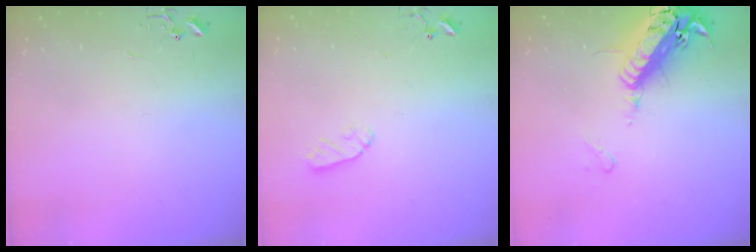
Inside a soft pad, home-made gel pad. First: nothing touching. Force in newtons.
{"total": 6.0, "press": 6.0, "slide": 0.3}
{"total": 21.2, "press": 20.7, "slide": 4.7}